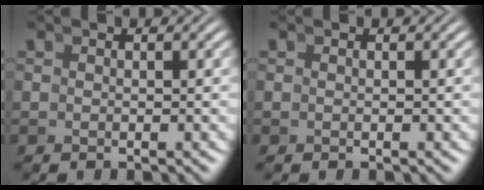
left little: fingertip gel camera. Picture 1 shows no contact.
{"total": 0.0}